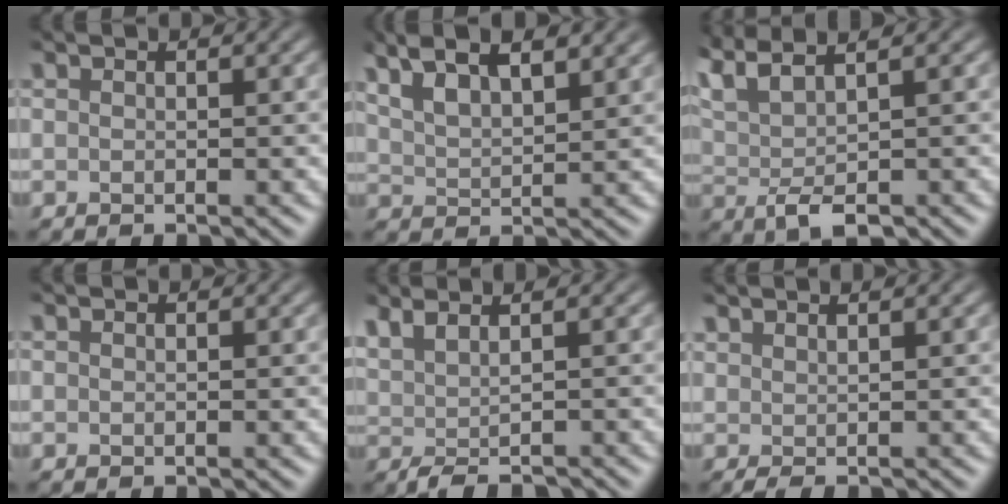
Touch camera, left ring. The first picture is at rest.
{"total": 6.8, "force": [4.4, 2.5, 4.6], "torque": [-0.086, 0.026, 0.062]}
{"total": 5.7, "force": [2.3, 1.8, 4.9], "torque": [-0.100, 0.014, 0.047]}
{"total": 0.0}
{"total": 2.4, "force": [0.4, 0.6, 2.3], "torque": [-0.034, 0.001, 0.009]}
{"total": 0.9, "force": [0.7, 0.0, 0.6], "torque": [-0.013, -0.001, 0.018]}